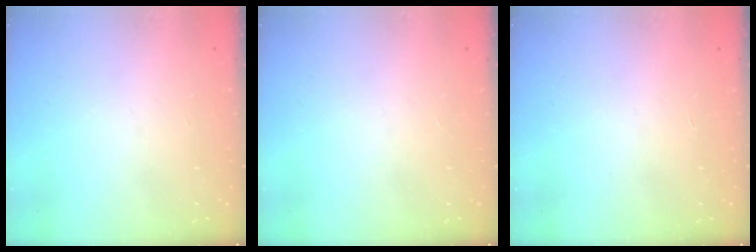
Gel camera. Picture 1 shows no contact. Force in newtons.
{"total": 0.0}
{"total": 0.0}